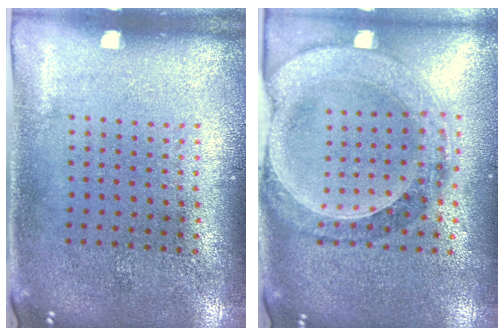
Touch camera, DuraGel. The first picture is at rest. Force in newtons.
{"total": 1.5, "press": 1.4, "slide": 0.4}